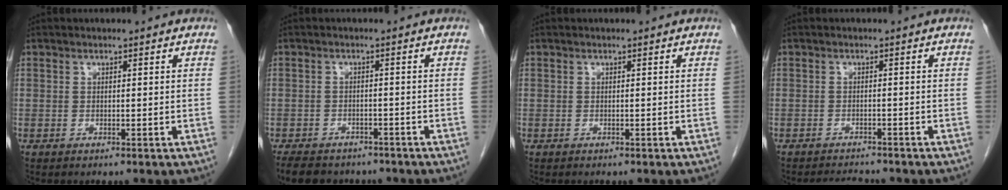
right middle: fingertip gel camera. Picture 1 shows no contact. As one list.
[{"total": 10.4, "force": [-8.5, 4.7, 3.8], "torque": [-0.074, -0.004, -0.112]}, {"total": 0.0}, {"total": 3.1, "force": [-3.0, 0.5, 0.4], "torque": [-0.010, -0.010, -0.047]}]